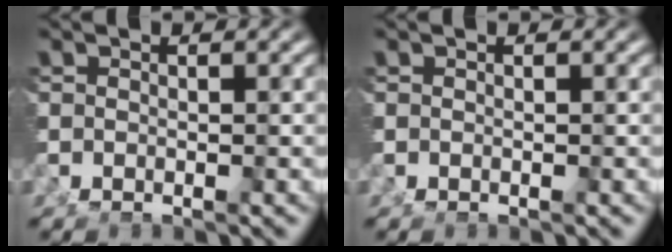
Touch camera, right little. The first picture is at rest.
{"total": 0.0}